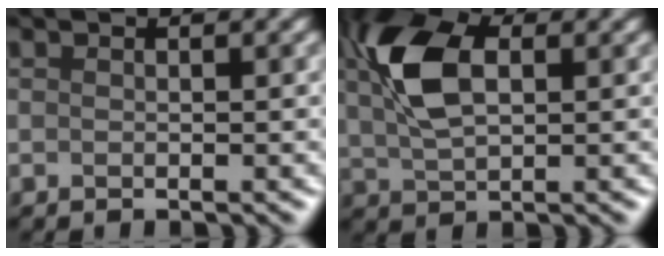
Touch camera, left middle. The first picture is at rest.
{"total": 5.8, "force": [1.9, 3.0, 4.6], "torque": [-0.122, 0.014, 0.041]}